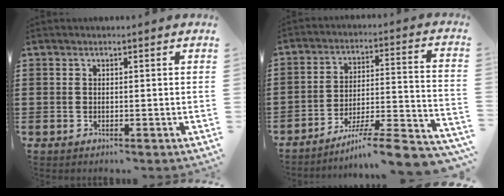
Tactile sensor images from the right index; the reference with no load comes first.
{"total": 7.9, "force": [-6.6, -0.2, 4.3], "torque": [-0.064, -0.008, -0.132]}